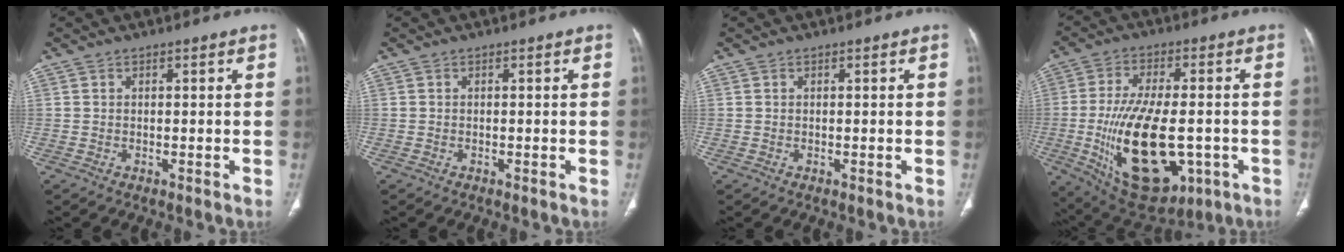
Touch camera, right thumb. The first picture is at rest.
{"total": 0.0}
{"total": 0.0}
{"total": 21.7, "force": [-4.6, 10.7, 18.3], "torque": [-0.321, -0.004, -0.048]}